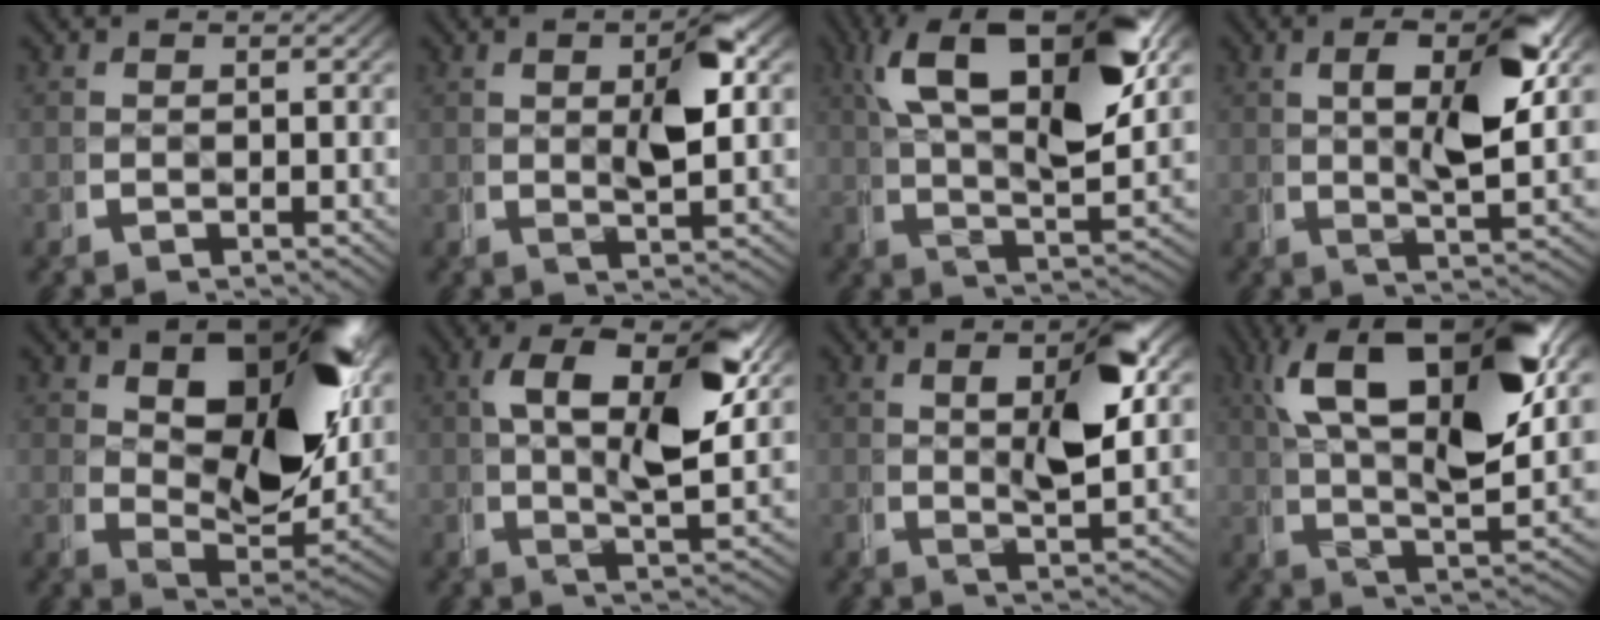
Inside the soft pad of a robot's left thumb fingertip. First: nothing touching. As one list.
[{"total": 4.5, "force": [1.0, 1.1, 4.3], "torque": [-0.074, -0.003, 0.022]}, {"total": 14.7, "force": [3.8, 6.9, 12.4], "torque": [-0.207, -0.009, 0.066]}, {"total": 7.4, "force": [1.3, 2.2, 6.9], "torque": [-0.115, -0.007, 0.027]}, {"total": 13.7, "force": [2.9, 6.7, 11.6], "torque": [-0.172, -0.033, 0.065]}, {"total": 10.4, "force": [2.4, 4.0, 9.3], "torque": [-0.158, -0.005, 0.039]}, {"total": 6.4, "force": [1.3, 1.6, 6.1], "torque": [-0.100, -0.004, 0.030]}, {"total": 16.6, "force": [3.9, 7.9, 14.1], "torque": [-0.230, -0.010, 0.067]}]